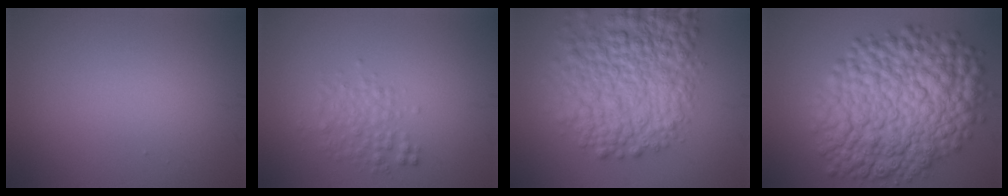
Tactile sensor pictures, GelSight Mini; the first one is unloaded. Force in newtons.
{"total": 2.5, "press": 2.5, "slide": 0.0}
{"total": 9.8, "press": 9.8, "slide": 0.4}
{"total": 14.3, "press": 14.3, "slide": 0.3}